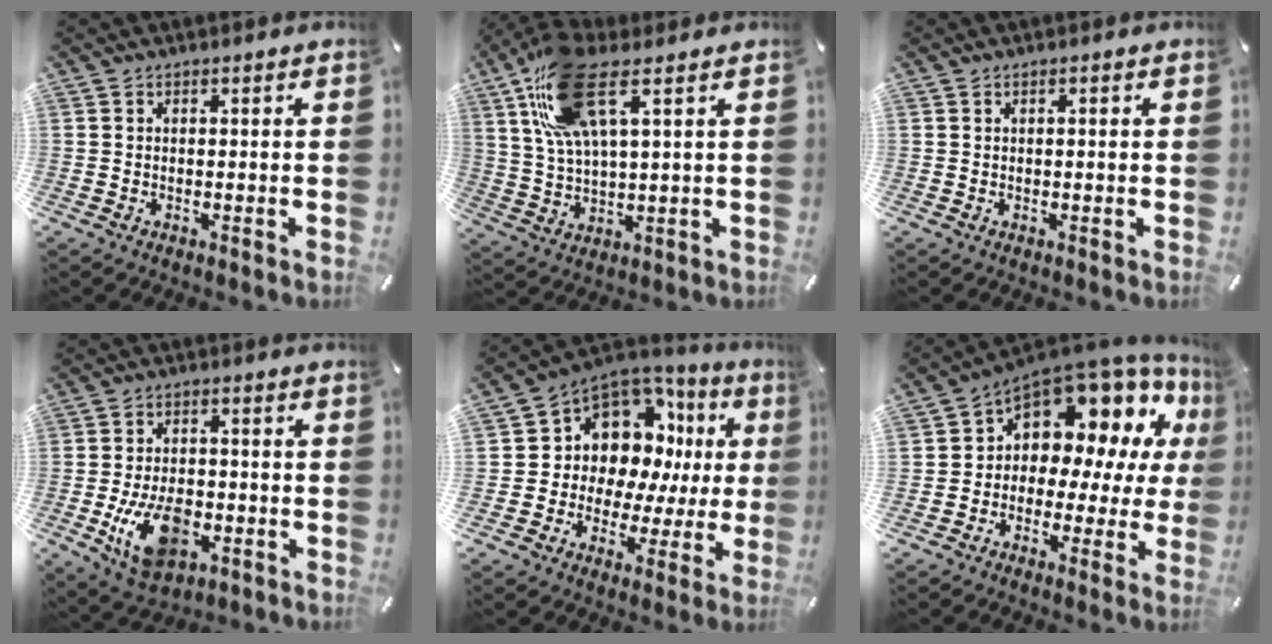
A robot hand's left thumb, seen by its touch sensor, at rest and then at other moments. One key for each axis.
{"total": 16.1, "fx": 8.0, "fy": 5.9, "fz": 12.6, "tx": -0.259, "ty": -0.007, "tz": 0.144}
{"total": 0.7, "fx": 0.1, "fy": 0.1, "fz": 0.6, "tx": -0.012, "ty": 0.001, "tz": 0.002}
{"total": 12.6, "fx": -3.8, "fy": 7.7, "fz": 9.2, "tx": -0.169, "ty": 0.002, "tz": -0.064}
{"total": 10.7, "fx": 5.0, "fy": 8.8, "fz": 3.4, "tx": -0.061, "ty": -0.065, "tz": 0.099}
{"total": 11.7, "fx": 6.0, "fy": 7.6, "fz": 6.4, "tx": -0.095, "ty": -0.069, "tz": 0.099}